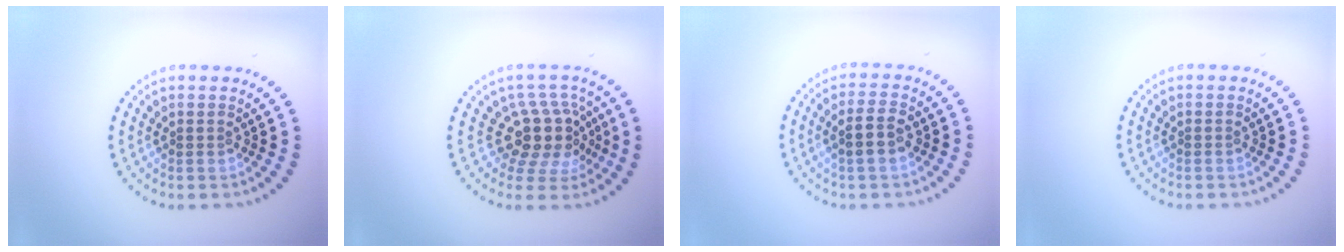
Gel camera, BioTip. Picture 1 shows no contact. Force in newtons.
{"total": 4.4, "press": 3.3, "slide": 2.9}
{"total": 2.4, "press": 2.4, "slide": 0.3}
{"total": 0.0}